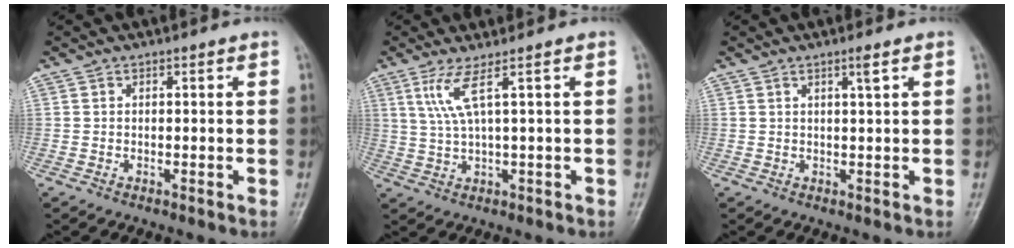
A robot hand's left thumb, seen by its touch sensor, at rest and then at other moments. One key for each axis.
{"total": 4.6, "fx": 2.1, "fy": -0.3, "fz": 4.1, "tx": -0.105, "ty": -0.008, "tz": 0.054}
{"total": 1.8, "fx": 0.9, "fy": -0.2, "fz": 1.5, "tx": -0.028, "ty": -0.005, "tz": 0.018}